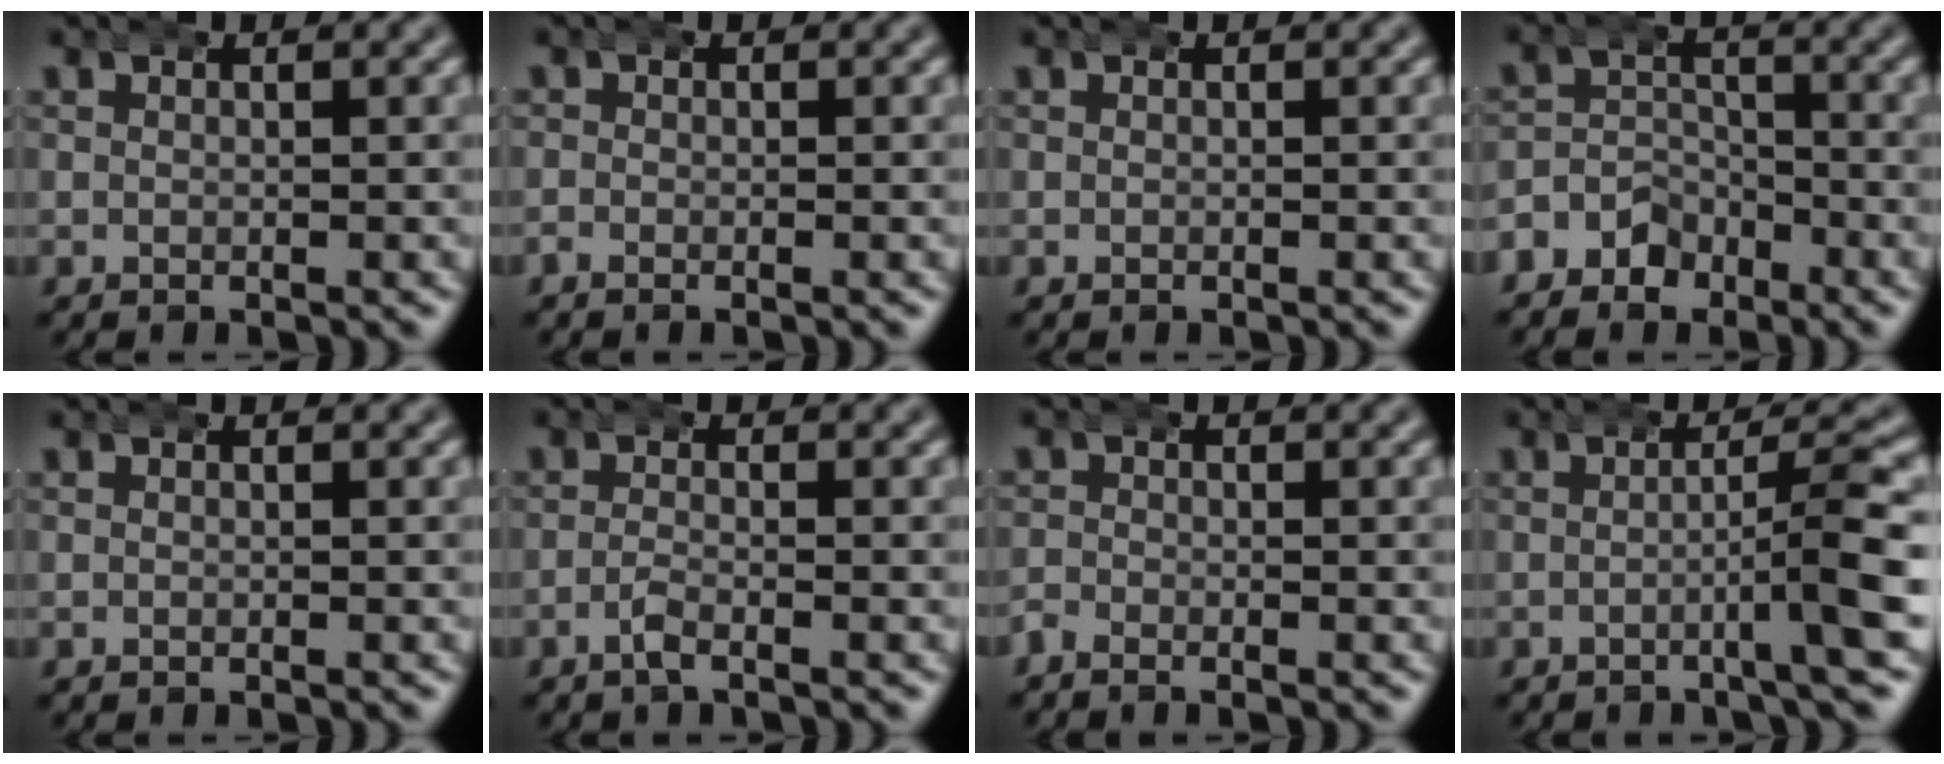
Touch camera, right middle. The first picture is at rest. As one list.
[{"total": 0.9, "force": [-0.4, 0.7, 0.2], "torque": [-0.011, 0.001, -0.013]}, {"total": 0.0}, {"total": 5.9, "force": [-3.5, 4.6, 1.4], "torque": [-0.018, 0.005, -0.075]}, {"total": 0.0}, {"total": 1.9, "force": [-1.5, 0.1, 1.2], "torque": [-0.028, 0.001, -0.032]}, {"total": 1.2, "force": [-1.0, 0.6, 0.3], "torque": [-0.011, -0.001, -0.024]}, {"total": 4.9, "force": [-1.0, 0.4, 4.8], "torque": [-0.059, 0.016, -0.026]}]